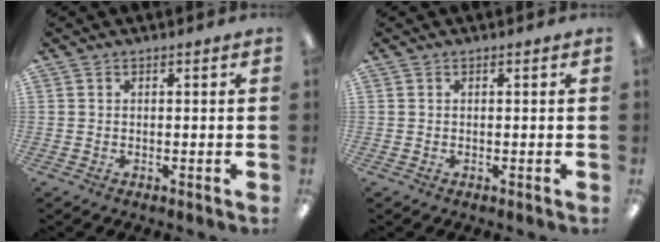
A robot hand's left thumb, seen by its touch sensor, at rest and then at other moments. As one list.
[{"total": 0.0}]